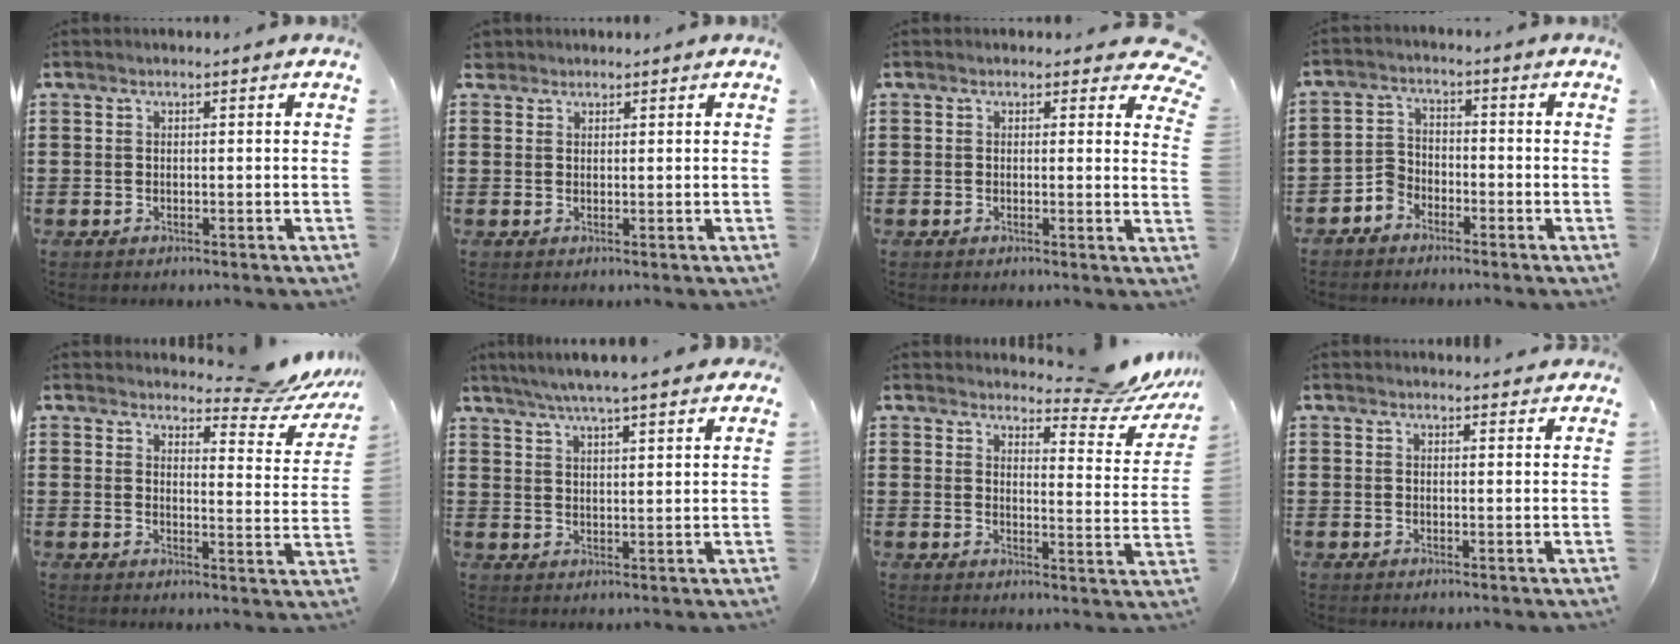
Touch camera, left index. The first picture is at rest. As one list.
[{"total": 1.4, "force": [1.2, 0.8, 0.2], "torque": [-0.009, 0.005, 0.024]}, {"total": 2.1, "force": [1.7, 1.0, 0.8], "torque": [-0.007, -0.005, 0.028]}, {"total": 3.4, "force": [-2.9, 1.6, 0.2], "torque": [-0.013, 0.007, -0.063]}, {"total": 6.7, "force": [6.1, 1.0, 2.6], "torque": [-0.043, -0.037, 0.104]}, {"total": 5.3, "force": [4.7, -0.1, 2.4], "torque": [-0.060, -0.014, 0.082]}, {"total": 7.5, "force": [6.8, 0.9, 3.0], "torque": [-0.043, -0.047, 0.116]}, {"total": 1.8, "force": [1.8, 0.0, 0.2], "torque": [-0.009, 0.000, 0.035]}]